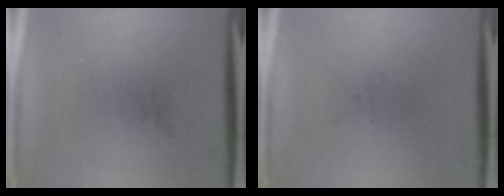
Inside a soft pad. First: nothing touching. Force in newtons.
{"total": 0.0}